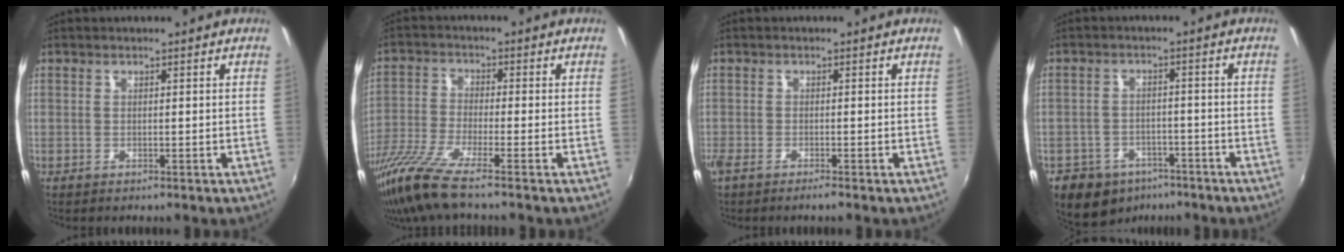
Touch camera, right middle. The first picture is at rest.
{"total": 10.4, "force": [-8.1, 0.0, 6.6], "torque": [-0.148, -0.031, -0.158]}
{"total": 2.7, "force": [-2.2, 0.3, 1.5], "torque": [-0.042, -0.010, -0.046]}
{"total": 11.3, "force": [-7.4, 7.9, 3.4], "torque": [-0.099, 0.013, -0.096]}